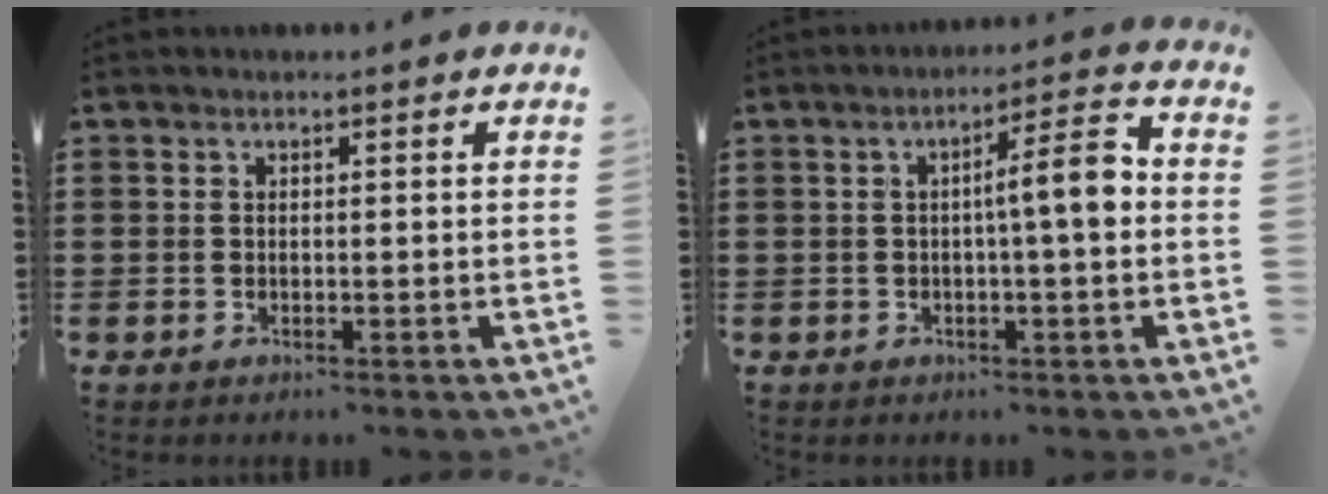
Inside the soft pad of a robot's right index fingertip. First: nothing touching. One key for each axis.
{"total": 6.4, "fx": 0.2, "fy": 0.7, "fz": 6.4, "tx": -0.102, "ty": -0.004, "tz": -0.006}